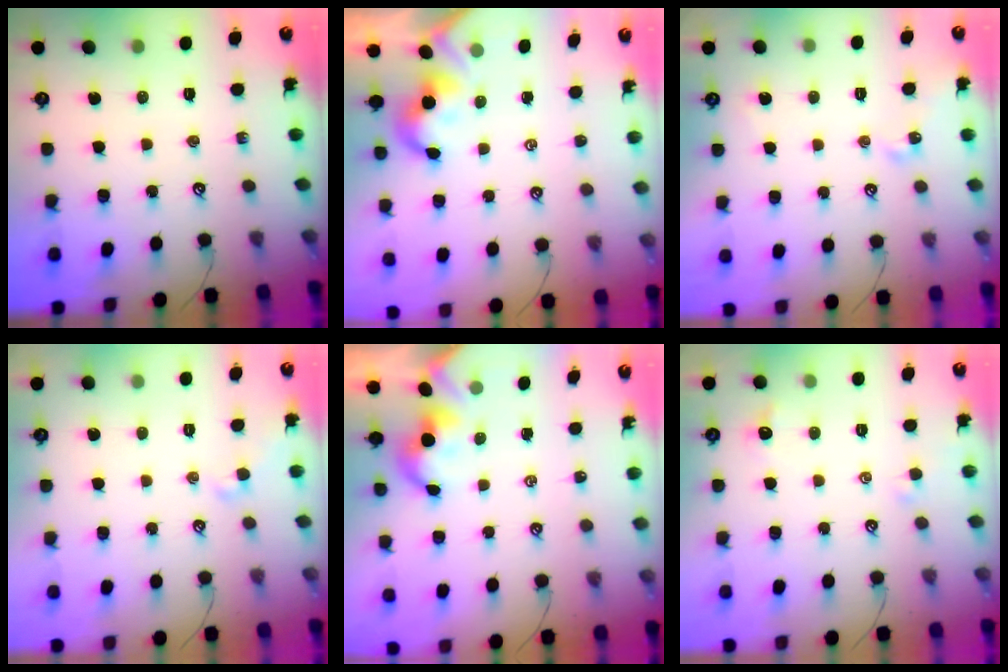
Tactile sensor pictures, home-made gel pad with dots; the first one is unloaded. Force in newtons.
{"total": 2.0, "press": 1.9, "slide": 0.5}
{"total": 1.9, "press": 1.9, "slide": 0.2}
{"total": 1.0, "press": 0.9, "slide": 0.3}
{"total": 1.7, "press": 1.7, "slide": 0.2}
{"total": 1.1, "press": 0.9, "slide": 0.7}